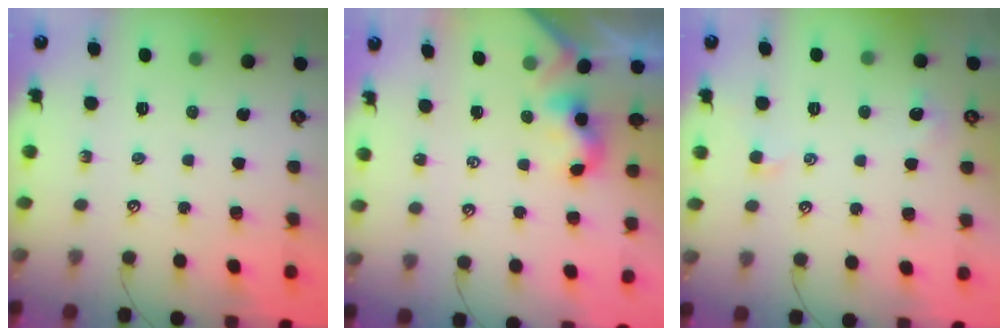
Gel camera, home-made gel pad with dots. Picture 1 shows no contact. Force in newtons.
{"total": 2.3, "press": 2.3, "slide": 0.2}
{"total": 0.5, "press": 0.2, "slide": 0.5}